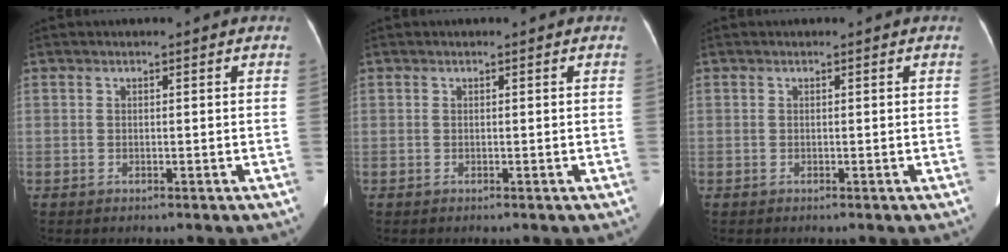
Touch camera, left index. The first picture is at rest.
{"total": 0.0}
{"total": 0.0}